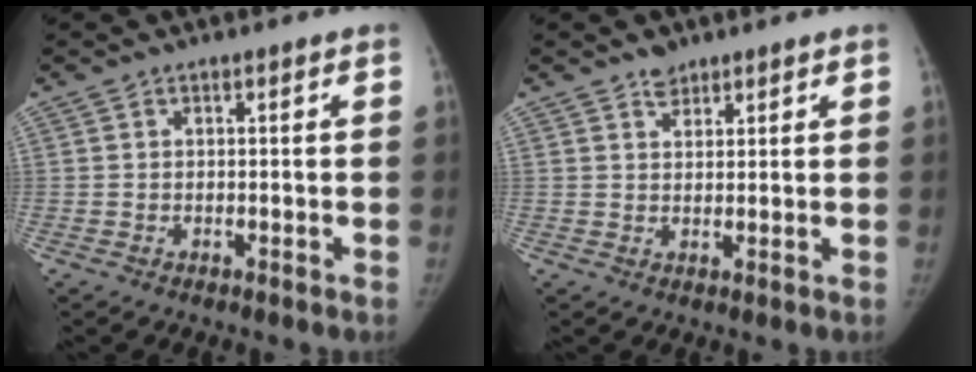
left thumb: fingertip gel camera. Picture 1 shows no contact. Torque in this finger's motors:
{"motor_torque": [0.10, -0.05, 0.56, -0.45, 0.00]}